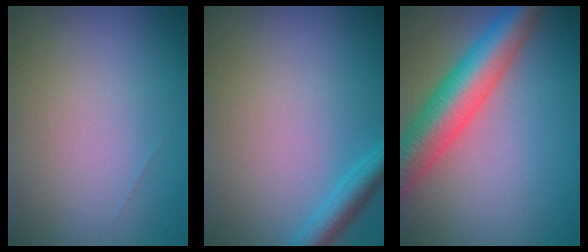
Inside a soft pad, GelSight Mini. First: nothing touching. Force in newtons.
{"total": 2.4, "press": 2.4, "slide": 0.2}
{"total": 8.1, "press": 8.1, "slide": 0.3}